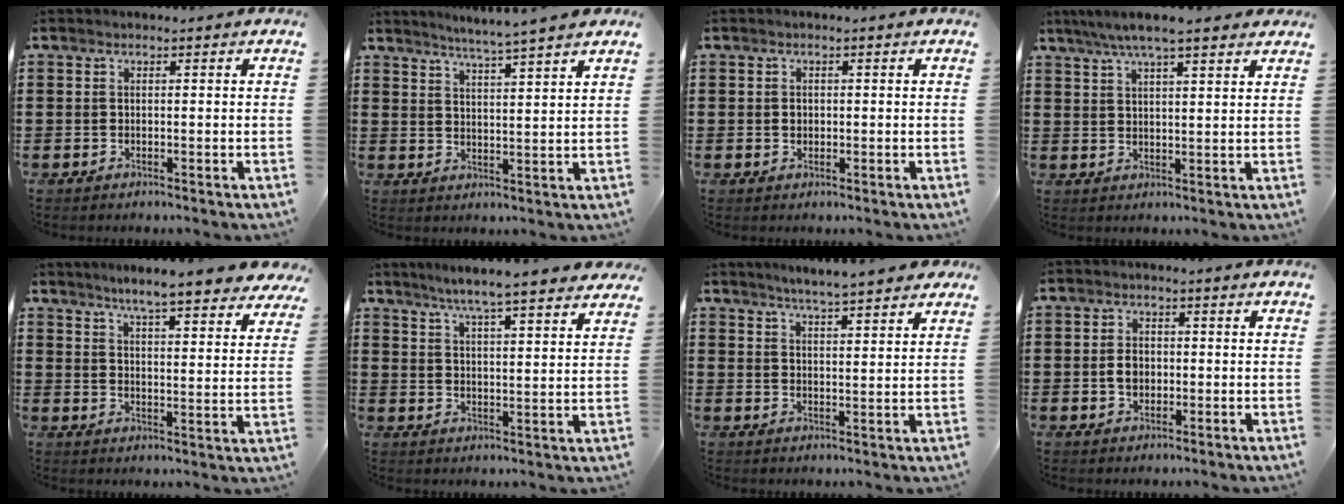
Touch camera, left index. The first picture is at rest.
{"total": 4.1, "force": [3.7, -1.2, 1.2], "torque": [-0.035, -0.020, 0.063]}
{"total": 1.0, "force": [0.1, 0.9, 0.6], "torque": [-0.015, 0.005, 0.001]}
{"total": 6.0, "force": [4.8, 0.6, 3.5], "torque": [-0.080, -0.006, 0.085]}
{"total": 6.1, "force": [5.6, -0.2, 2.5], "torque": [-0.063, -0.029, 0.094]}
{"total": 5.7, "force": [5.1, -0.3, 2.6], "torque": [-0.068, -0.024, 0.087]}
{"total": 4.1, "force": [4.0, -0.1, 1.1], "torque": [-0.037, -0.013, 0.069]}
{"total": 3.2, "force": [-0.3, 2.3, 2.1], "torque": [-0.045, 0.006, -0.008]}